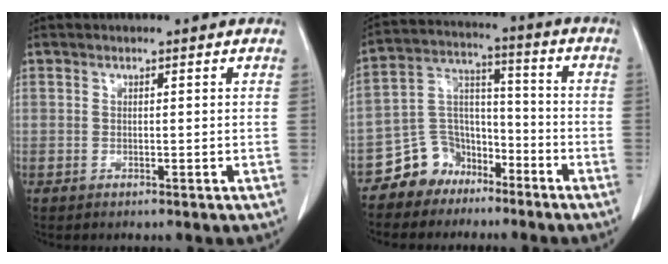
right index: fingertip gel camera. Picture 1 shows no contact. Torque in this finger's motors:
{"motor_torque": [0.14, -0.52, -0.06, -0.05]}